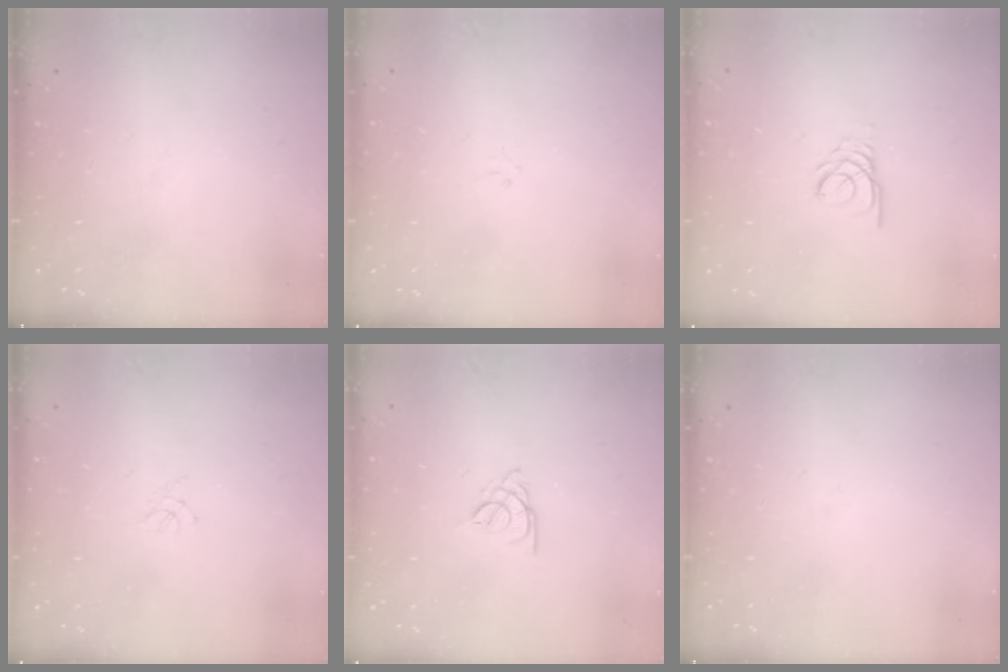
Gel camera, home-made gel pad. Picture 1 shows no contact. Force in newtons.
{"total": 0.0}
{"total": 3.5, "press": 3.5, "slide": 0.4}
{"total": 1.5, "press": 1.4, "slide": 0.4}
{"total": 2.7, "press": 2.6, "slide": 0.5}
{"total": 0.0}